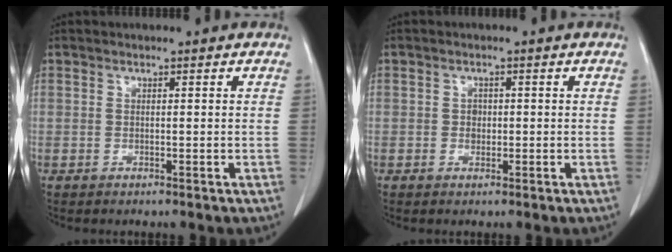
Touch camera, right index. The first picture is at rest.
{"total": 1.4, "force": [0.0, 1.2, 0.7], "torque": [-0.011, 0.002, 0.000]}